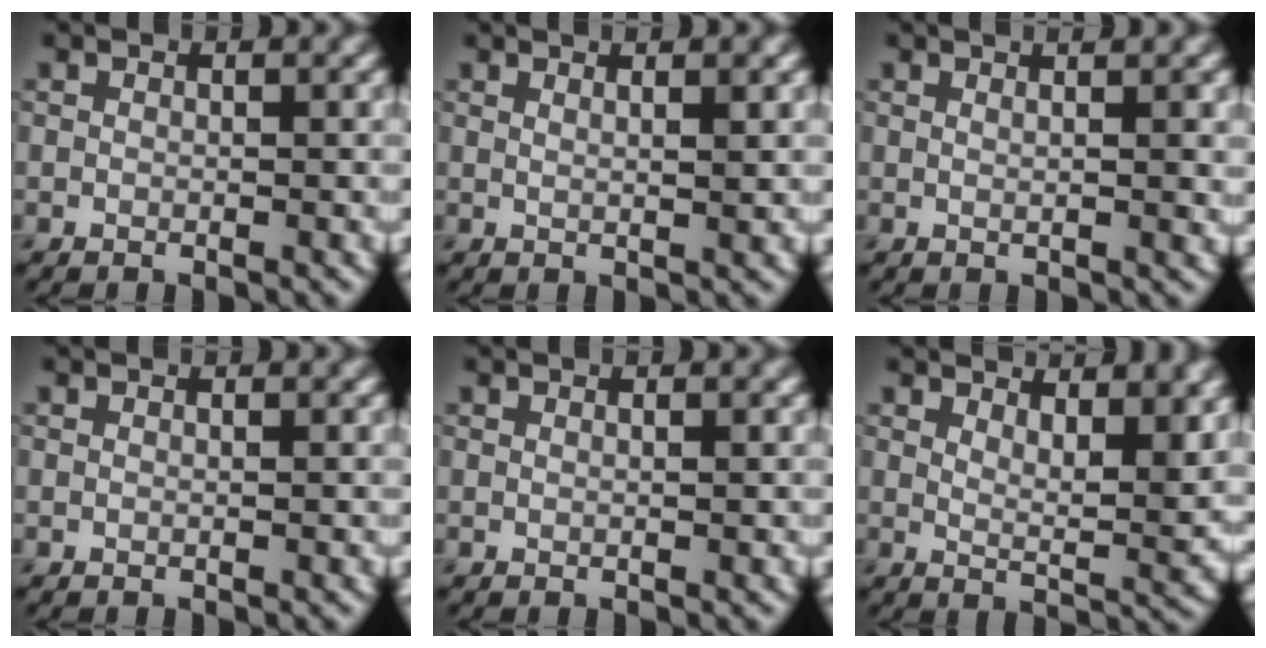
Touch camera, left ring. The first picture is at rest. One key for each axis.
{"total": 3.5, "fx": 1.7, "fy": 1.4, "fz": 2.7, "tx": -0.007, "ty": 0.010, "tz": -0.004}
{"total": 3.6, "fx": 1.7, "fy": 1.3, "fz": 2.9, "tx": -0.015, "ty": 0.007, "tz": -0.002}
{"total": 0.6, "fx": 0.4, "fy": 0.2, "fz": 0.4, "tx": -0.002, "ty": 0.000, "tz": 0.001}
{"total": 1.2, "fx": 0.6, "fy": 0.4, "fz": 0.9, "tx": -0.005, "ty": 0.003, "tz": 0.000}
{"total": 7.2, "fx": 4.5, "fy": 2.4, "fz": 5.1, "tx": -0.058, "ty": 0.004, "tz": 0.066}